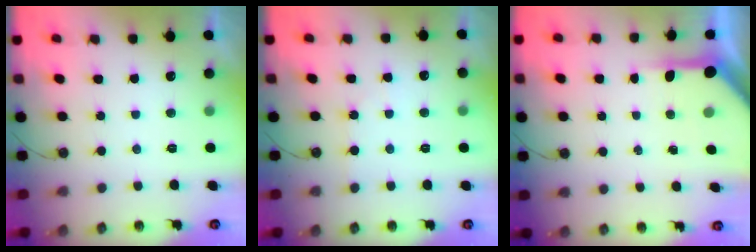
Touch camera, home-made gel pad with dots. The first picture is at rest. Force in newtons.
{"total": 3.2, "press": 3.2, "slide": 0.5}
{"total": 5.3, "press": 5.3, "slide": 0.5}